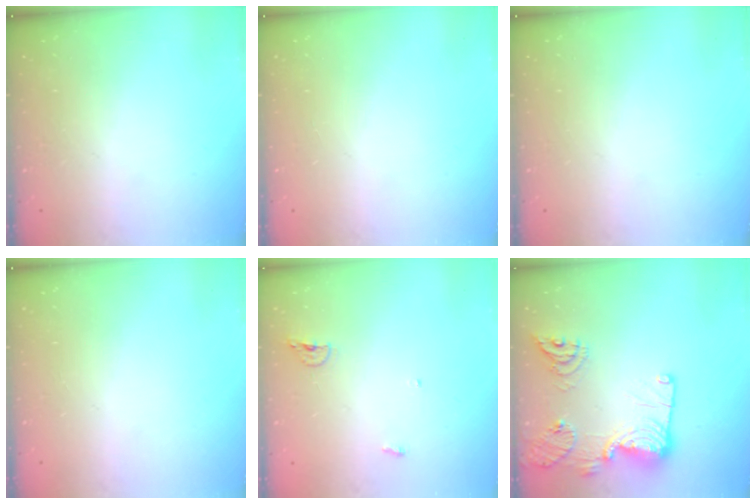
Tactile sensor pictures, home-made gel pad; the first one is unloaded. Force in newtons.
{"total": 0.0}
{"total": 0.0}
{"total": 0.0}
{"total": 3.9, "press": 3.8, "slide": 0.8}
{"total": 19.1, "press": 18.3, "slide": 5.5}